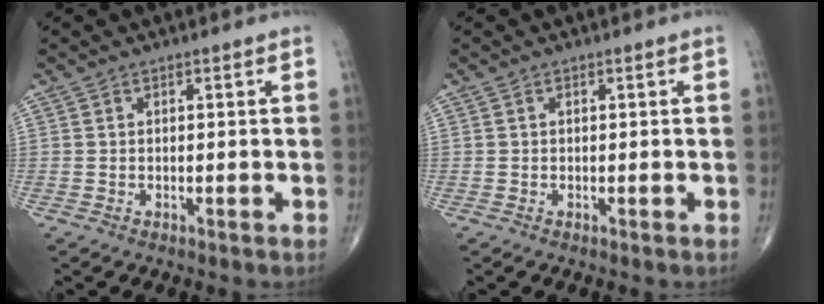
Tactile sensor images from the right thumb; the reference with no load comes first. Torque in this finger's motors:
{"motor_torque": [0.06, -0.10, 0.06, 0.31, 0.00]}